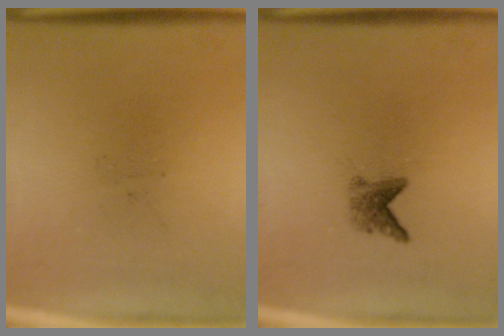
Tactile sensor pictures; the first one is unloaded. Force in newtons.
{"total": 2.1}